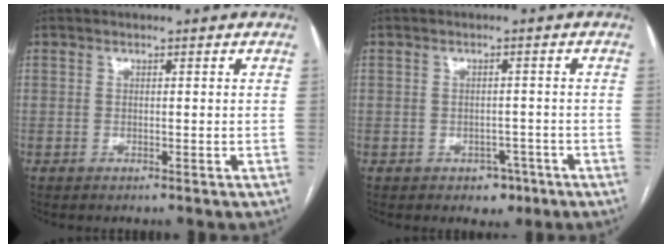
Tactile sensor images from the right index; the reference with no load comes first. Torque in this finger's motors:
{"motor_torque": [-0.06, 0.05, -0.18, -0.06]}